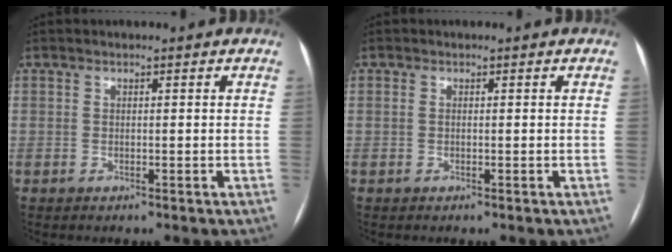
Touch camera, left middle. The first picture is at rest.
{"total": 0.0}